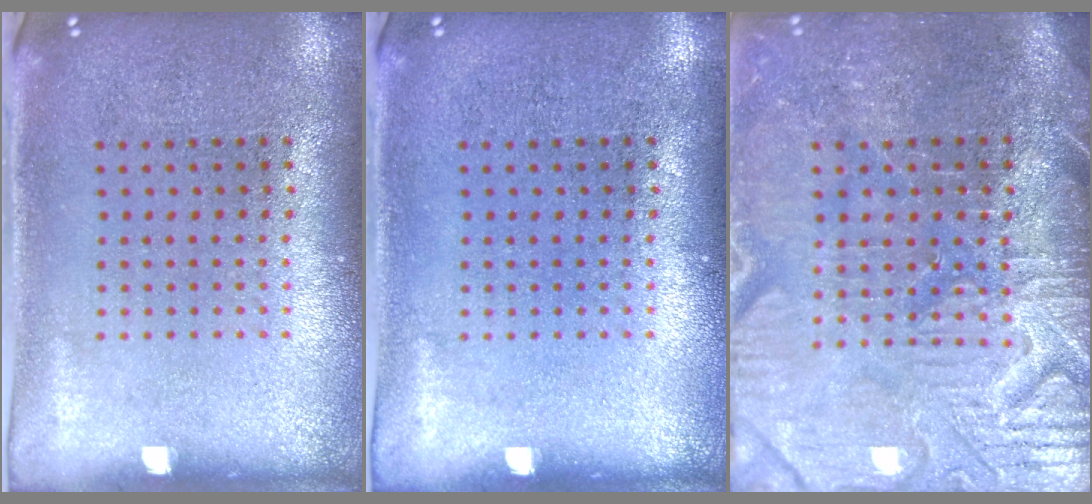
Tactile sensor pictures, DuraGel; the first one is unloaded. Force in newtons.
{"total": 0.0}
{"total": 4.3, "press": 4.0, "slide": 1.6}